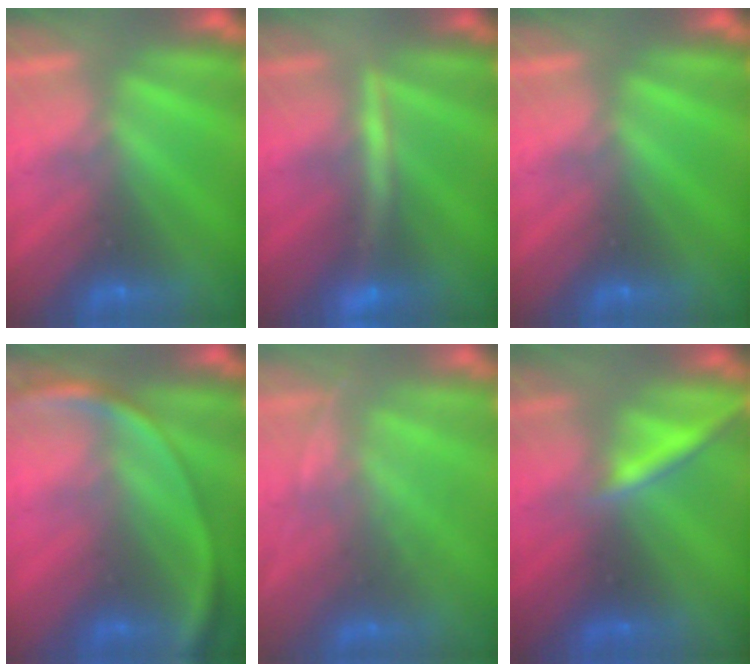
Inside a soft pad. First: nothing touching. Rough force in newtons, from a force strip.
{"total": 2.6}
{"total": 0.0}
{"total": 2.7}
{"total": 1.9}
{"total": 2.2}